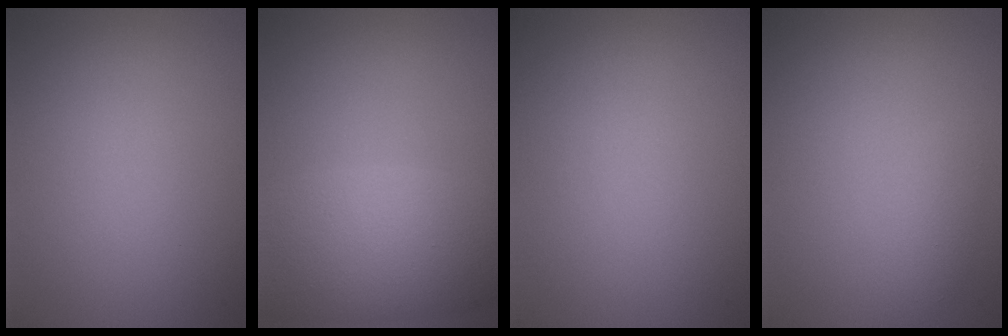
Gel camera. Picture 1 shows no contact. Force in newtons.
{"total": 5.6, "press": 5.6, "slide": 0.4}
{"total": 0.0}
{"total": 1.3, "press": 1.3, "slide": 0.0}